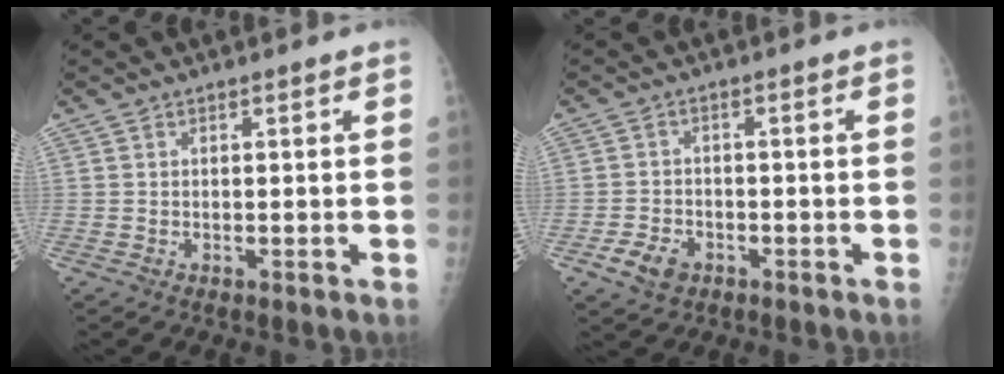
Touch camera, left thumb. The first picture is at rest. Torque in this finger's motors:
{"motor_torque": [-0.54, 0.63, -0.17, 0.18, 0.01]}